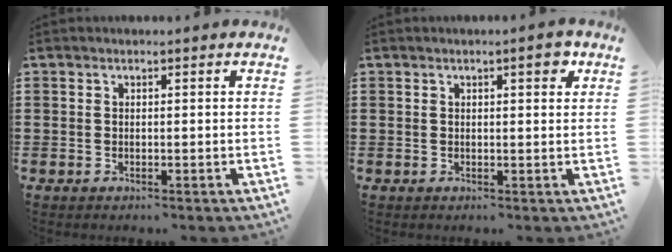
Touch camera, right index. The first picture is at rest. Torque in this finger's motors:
{"motor_torque": [0.26, -0.14, 0.06, 0.05]}